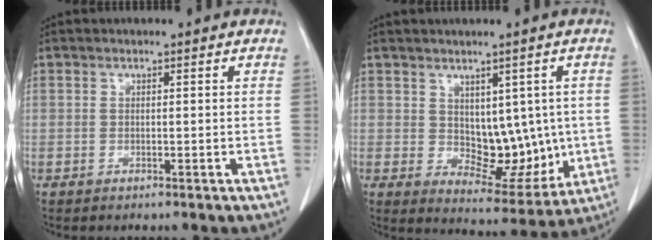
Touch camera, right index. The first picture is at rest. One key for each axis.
{"total": 9.3, "fx": 0.4, "fy": 5.6, "fz": 7.4, "tx": -0.081, "ty": 0.000, "tz": 0.029}